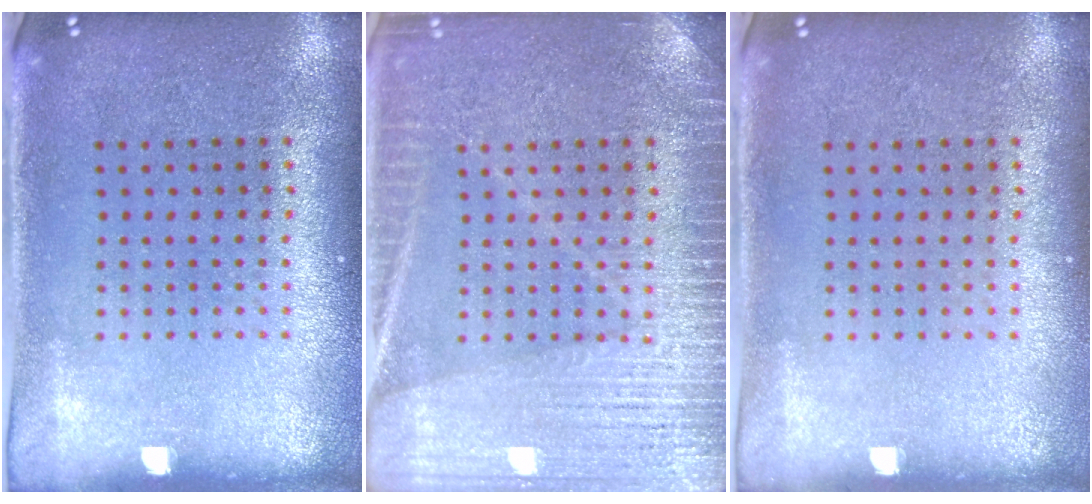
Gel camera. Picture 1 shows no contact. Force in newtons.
{"total": 4.9, "press": 4.9, "slide": 0.7}
{"total": 0.0}